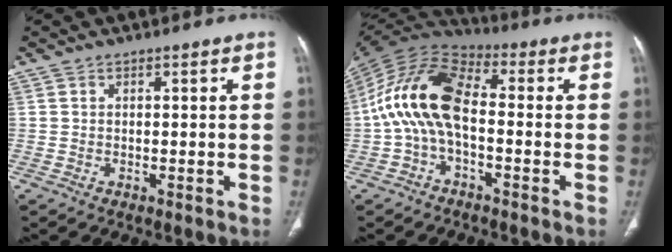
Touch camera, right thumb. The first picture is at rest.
{"total": 14.3, "force": [-1.3, 7.7, 12.0], "torque": [-0.229, 0.037, -0.037]}